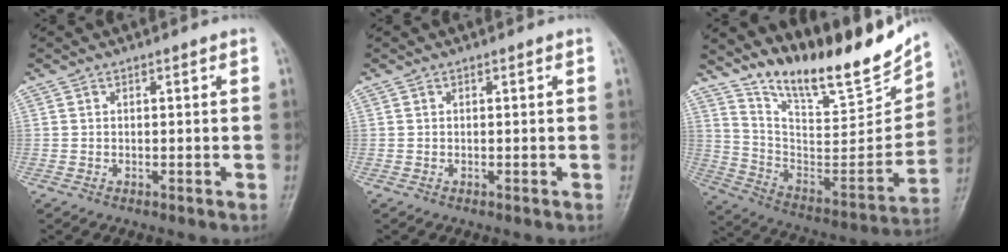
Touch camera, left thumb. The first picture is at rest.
{"total": 0.0}
{"total": 22.0, "force": [18.2, 5.7, 11.1], "torque": [-0.134, -0.109, 0.304]}